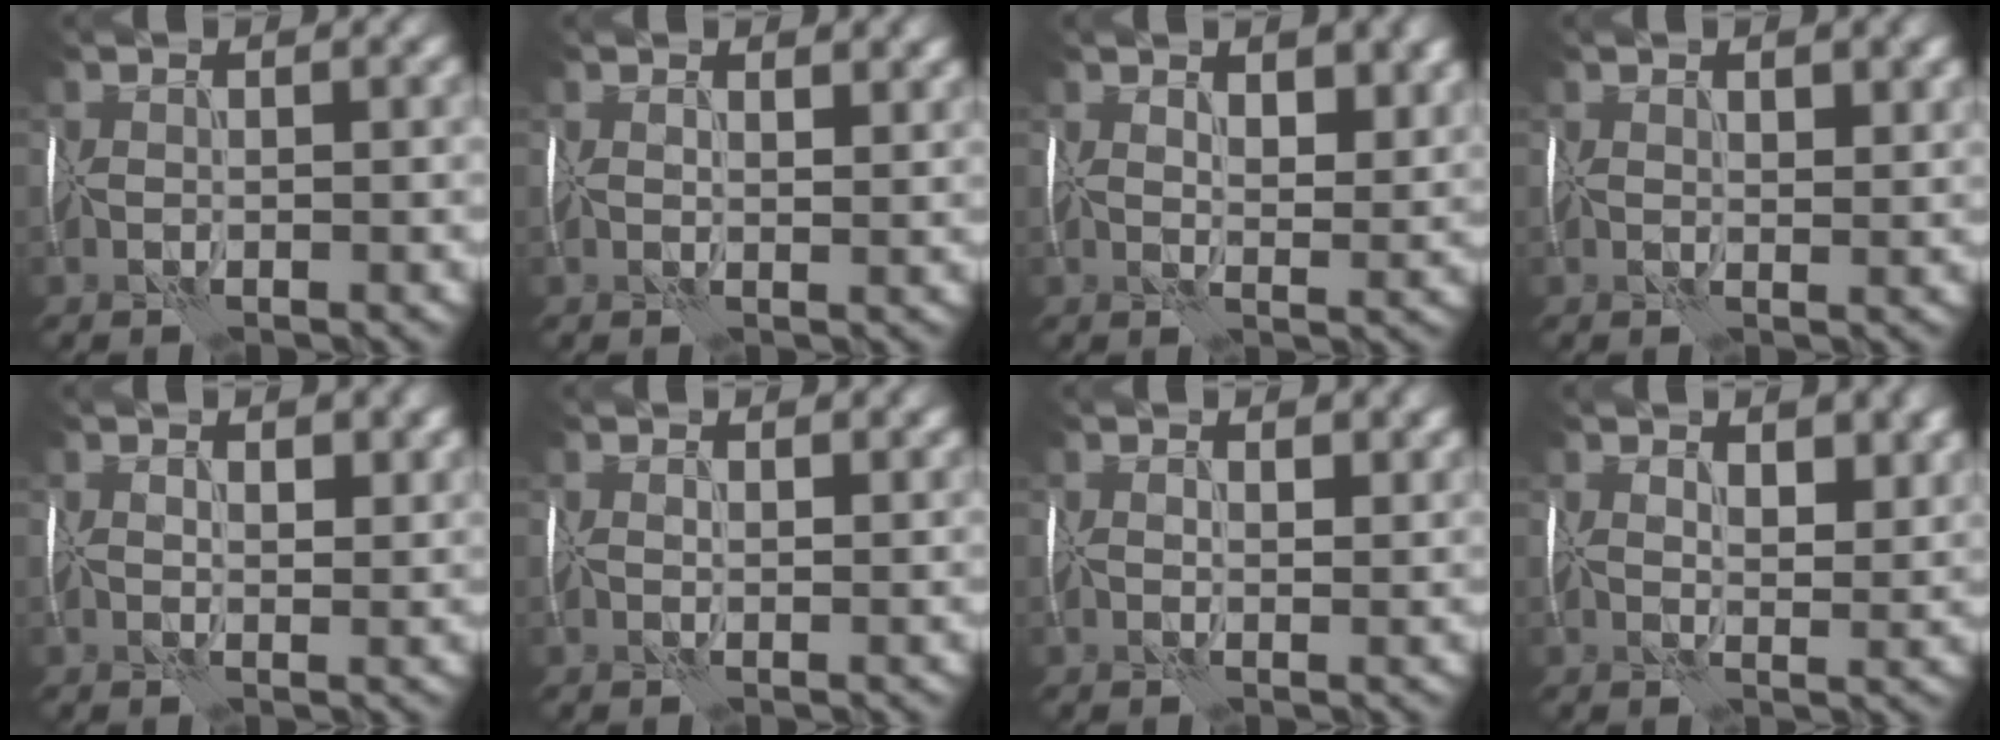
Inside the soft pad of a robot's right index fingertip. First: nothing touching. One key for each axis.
{"total": 2.3, "fx": 1.3, "fy": 1.2, "fz": 1.6, "tx": -0.019, "ty": 0.003, "tz": 0.018}
{"total": 4.7, "fx": 2.4, "fy": 2.1, "fz": 3.5, "tx": -0.048, "ty": 0.001, "tz": 0.038}
{"total": 3.0, "fx": 1.5, "fy": 1.2, "fz": 2.4, "tx": -0.034, "ty": 0.002, "tz": 0.028}
{"total": 2.7, "fx": 1.3, "fy": 1.2, "fz": 2.0, "tx": -0.028, "ty": 0.002, "tz": 0.023}
{"total": 1.6, "fx": 1.0, "fy": 0.7, "fz": 1.0, "tx": -0.013, "ty": 0.000, "tz": 0.019}
{"total": 2.4, "fx": 1.2, "fy": 1.2, "fz": 1.7, "tx": -0.021, "ty": 0.003, "tz": 0.020}
{"total": 4.3, "fx": 2.3, "fy": 1.9, "fz": 3.1, "tx": -0.043, "ty": 0.000, "tz": 0.035}